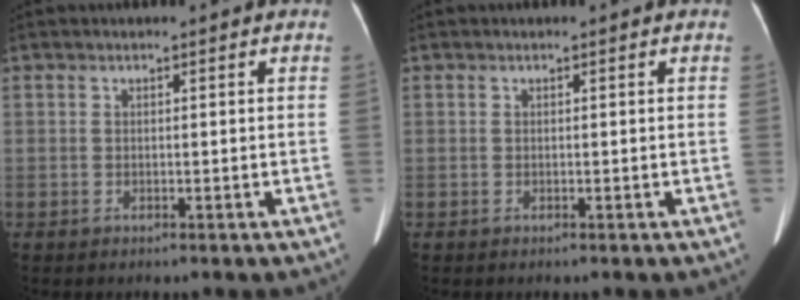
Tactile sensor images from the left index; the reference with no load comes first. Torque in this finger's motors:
{"motor_torque": [0.03, 0.05, 0.03, 0.01]}